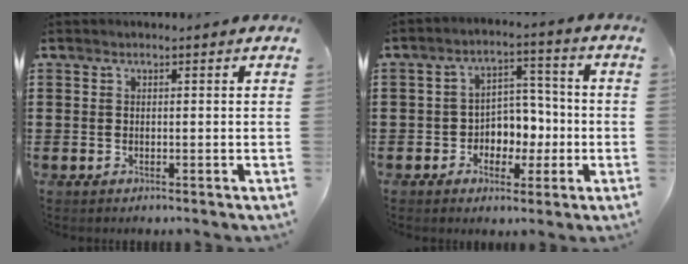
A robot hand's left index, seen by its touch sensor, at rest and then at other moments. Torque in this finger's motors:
{"motor_torque": [0.40, 0.32, 0.22, 0.07]}